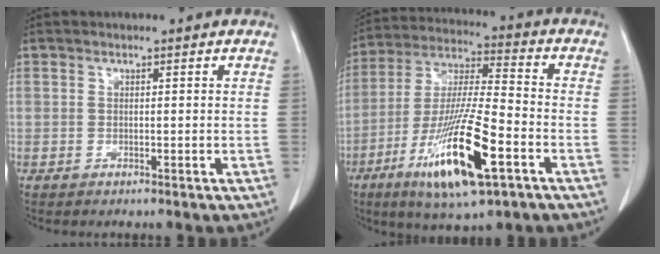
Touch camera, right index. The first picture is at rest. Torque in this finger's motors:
{"motor_torque": [1.97, -0.17, 1.05, 0.21]}